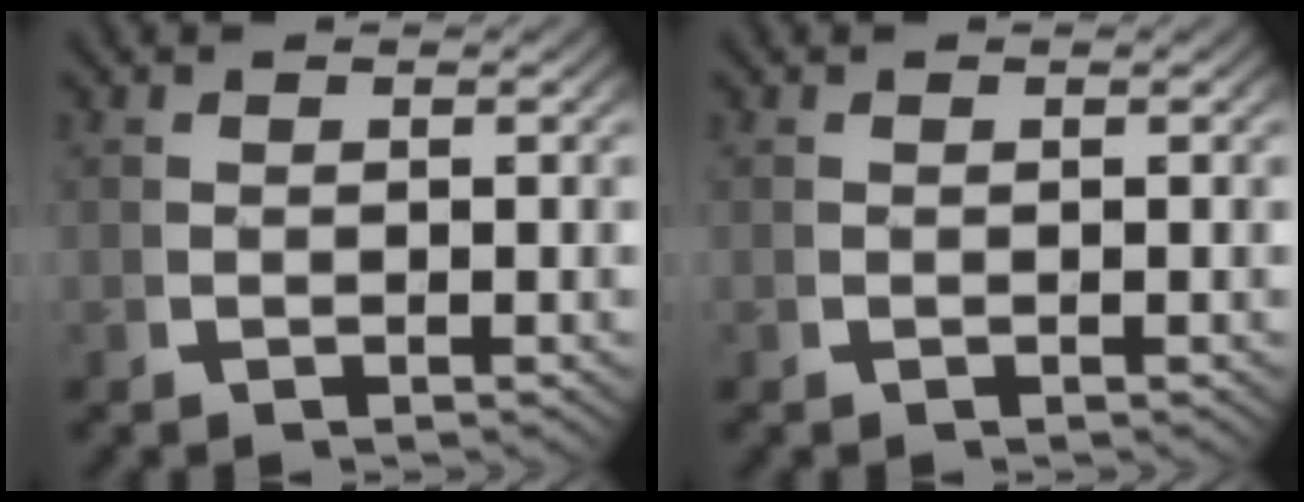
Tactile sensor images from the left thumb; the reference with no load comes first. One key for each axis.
{"total": 0.0}